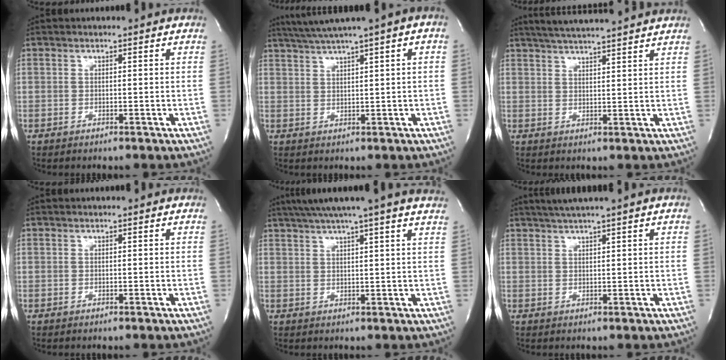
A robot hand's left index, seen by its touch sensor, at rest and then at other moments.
{"total": 6.9, "force": [4.2, -0.4, 5.5], "torque": [-0.095, 0.028, 0.072]}
{"total": 10.6, "force": [9.6, -0.3, 4.6], "torque": [-0.082, 0.022, 0.137]}
{"total": 0.0}
{"total": 16.4, "force": [14.0, -0.9, 8.6], "torque": [-0.146, 0.015, 0.176]}
{"total": 4.0, "force": [2.9, -1.0, 2.5], "torque": [-0.046, 0.012, 0.055]}